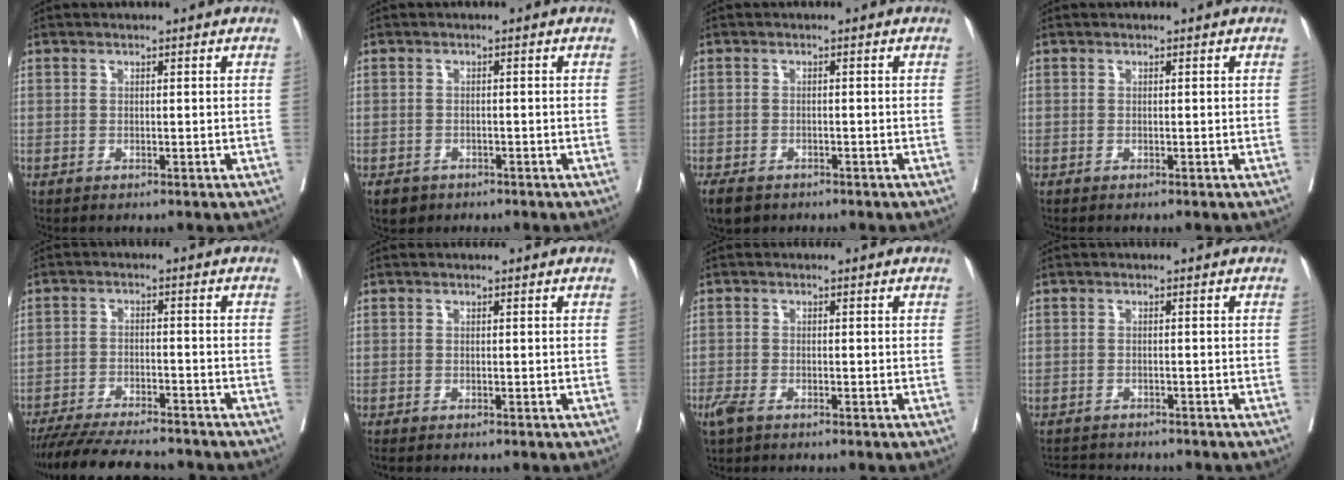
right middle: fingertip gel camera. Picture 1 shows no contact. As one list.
[{"total": 2.9, "force": [-2.0, 2.0, 0.6], "torque": [-0.008, 0.001, -0.031]}, {"total": 4.7, "force": [-3.5, 2.5, 1.9], "torque": [-0.030, -0.005, -0.053]}, {"total": 0.0}, {"total": 14.5, "force": [-13.1, 2.1, 5.9], "torque": [-0.102, -0.016, -0.196]}, {"total": 1.3, "force": [-1.2, 0.2, 0.6], "torque": [-0.012, -0.005, -0.019]}, {"total": 2.9, "force": [-2.0, 1.1, 1.7], "torque": [-0.041, -0.006, -0.036]}, {"total": 5.8, "force": [-5.5, 1.3, 1.4], "torque": [-0.016, -0.005, -0.078]}]